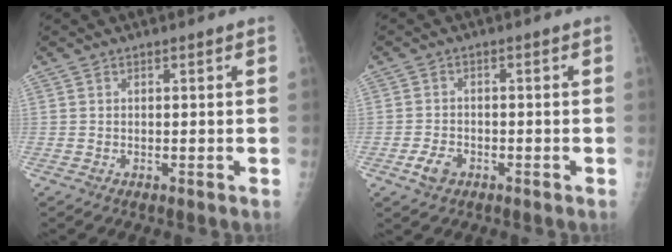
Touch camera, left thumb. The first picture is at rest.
{"total": 3.4, "force": [-1.6, 2.4, 1.9], "torque": [-0.034, 0.004, -0.028]}